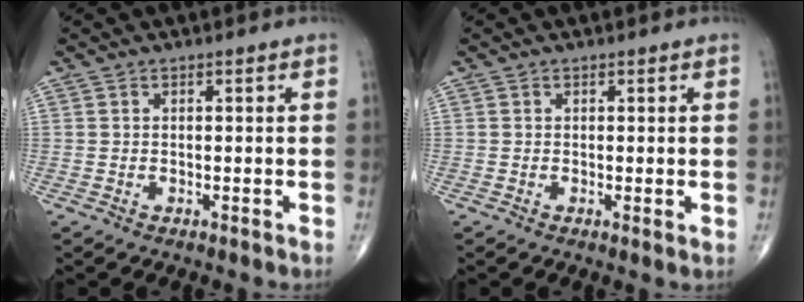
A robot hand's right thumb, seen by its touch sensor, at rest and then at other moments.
{"total": 0.8, "force": [0.1, 0.2, 0.8], "torque": [-0.015, -0.004, -0.002]}